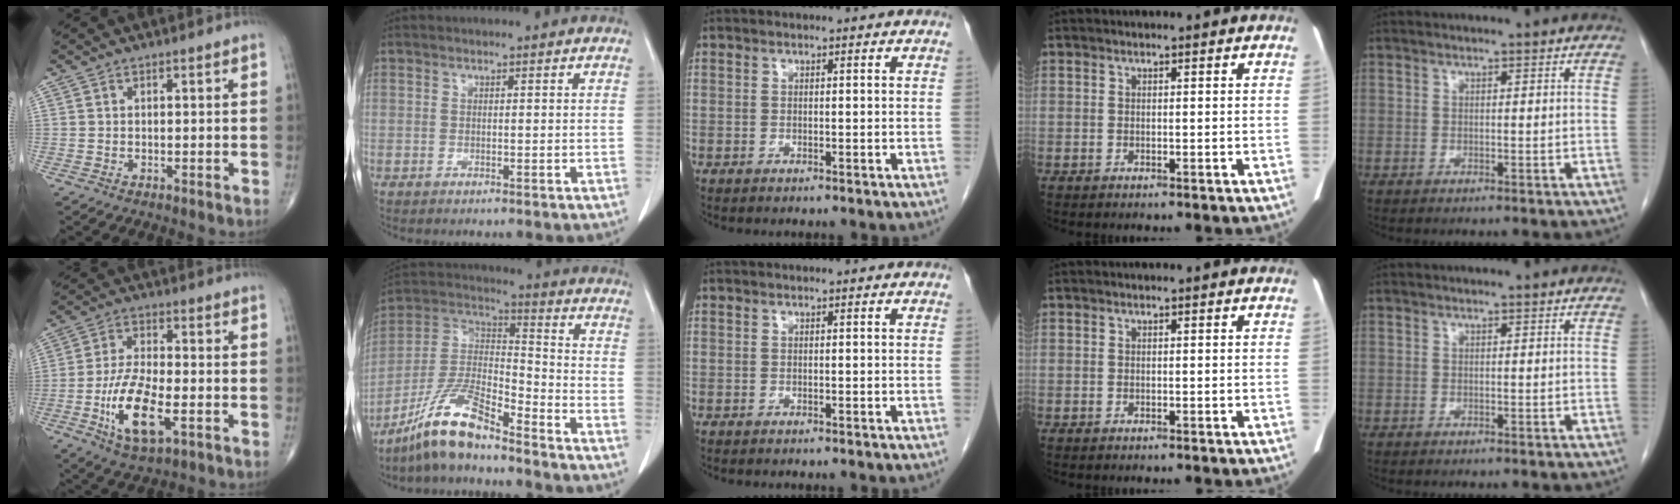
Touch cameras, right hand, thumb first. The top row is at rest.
{"thumb": {"total": 12.5, "force": [-4.0, 5.0, 10.8], "torque": [-0.206, 0.006, -0.071]}, "index": {"total": 12.0, "force": [-9.5, 1.9, 7.1], "torque": [-0.150, 0.004, -0.183]}}